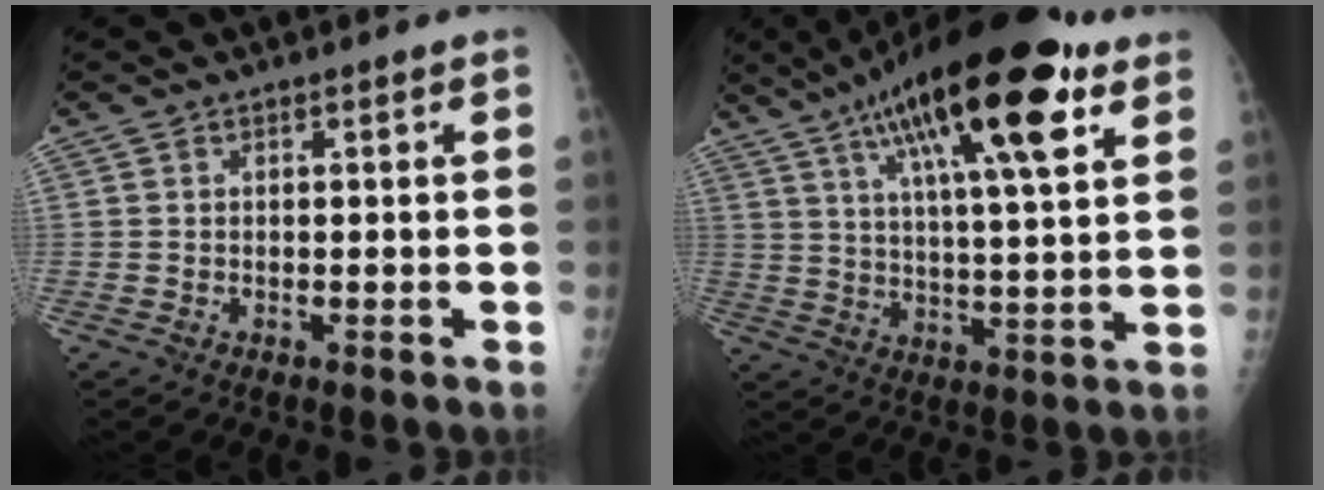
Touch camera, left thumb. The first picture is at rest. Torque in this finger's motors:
{"motor_torque": [0.61, 0.59, 1.82, -0.96, 0.46]}